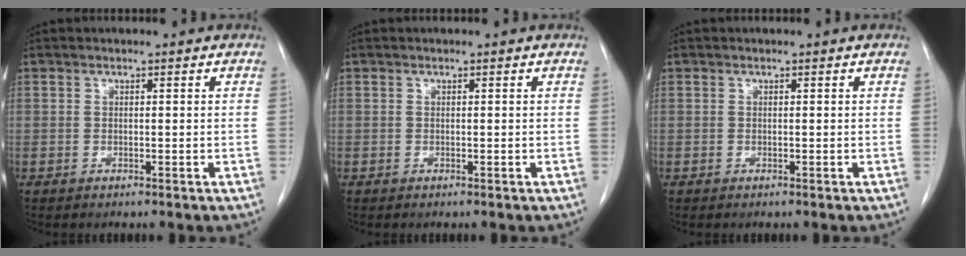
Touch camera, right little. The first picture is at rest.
{"total": 0.0}
{"total": 0.0}